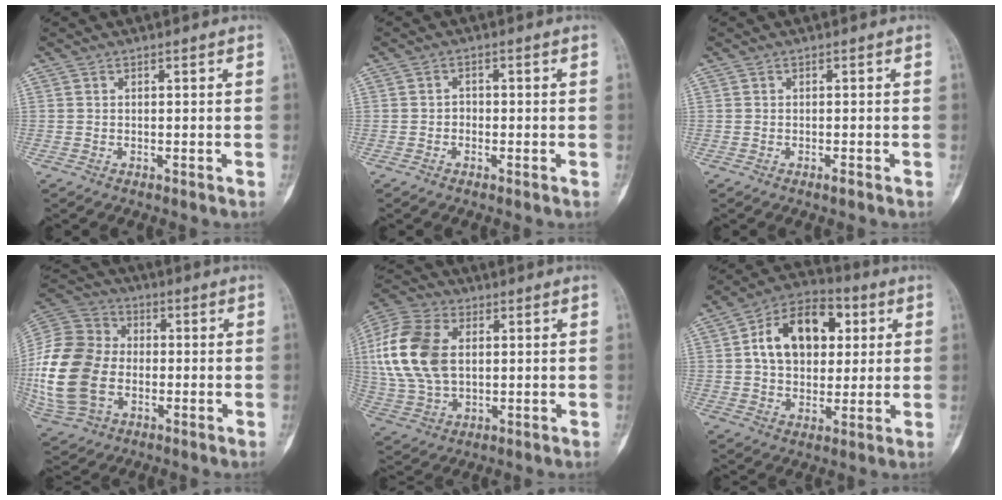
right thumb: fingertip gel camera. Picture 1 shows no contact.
{"total": 1.6, "force": [-0.8, 1.4, 0.4], "torque": [0.013, 0.007, -0.020]}
{"total": 0.8, "force": [-0.6, 0.1, 0.6], "torque": [-0.010, 0.002, -0.010]}
{"total": 21.0, "force": [-2.9, 15.2, 14.2], "torque": [-0.303, 0.016, -0.048]}
{"total": 17.5, "force": [2.8, 11.3, 13.0], "torque": [-0.273, 0.006, 0.054]}
{"total": 16.3, "force": [3.8, 11.0, 11.4], "torque": [-0.147, 0.010, 0.056]}